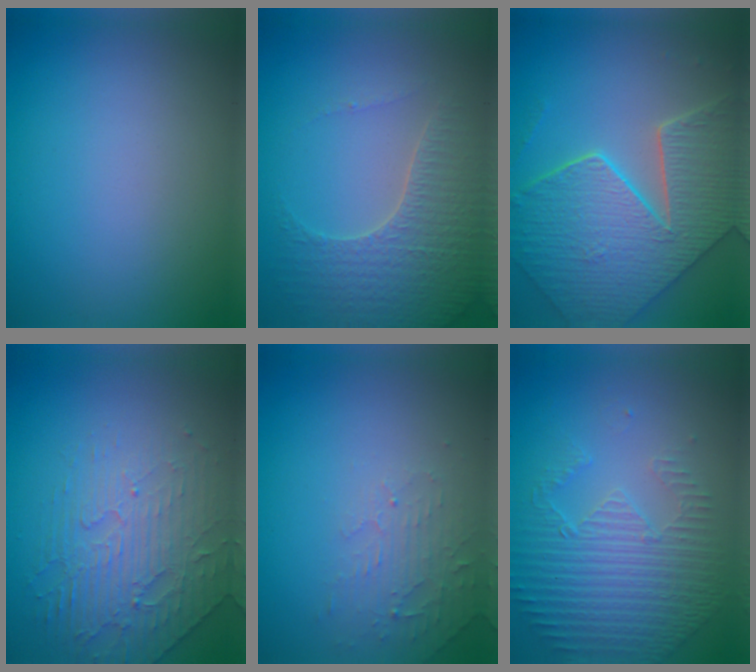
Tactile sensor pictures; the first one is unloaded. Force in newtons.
{"total": 4.0, "press": 3.9, "slide": 1.1}
{"total": 9.1, "press": 6.7, "slide": 6.2}
{"total": 3.3, "press": 2.9, "slide": 1.6}
{"total": 2.4, "press": 2.3, "slide": 0.5}
{"total": 4.8, "press": 3.5, "slide": 3.3}